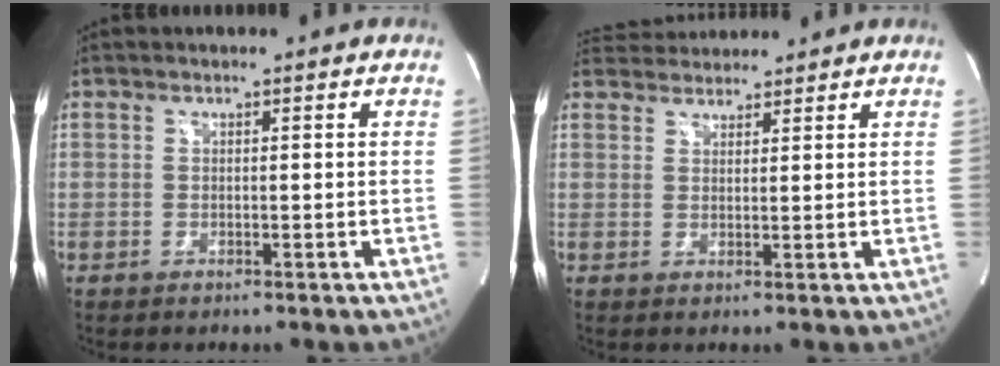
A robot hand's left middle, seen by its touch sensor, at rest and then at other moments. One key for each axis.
{"total": 5.8, "fx": 5.6, "fy": 1.3, "fz": 0.9, "tx": -0.020, "ty": 0.035, "tz": 0.093}